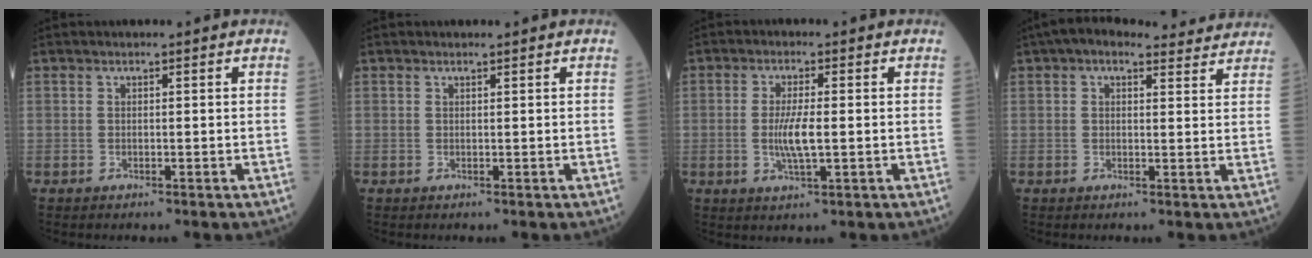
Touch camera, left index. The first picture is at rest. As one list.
[{"total": 0.0}, {"total": 4.9, "force": [-0.5, 0.7, 4.8], "torque": [-0.100, -0.010, -0.009]}, {"total": 9.9, "force": [8.6, 3.2, 3.7], "torque": [-0.038, 0.031, 0.094]}]